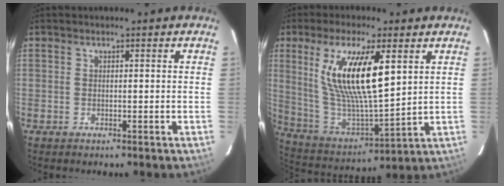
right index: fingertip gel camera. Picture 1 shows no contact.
{"total": 18.0, "force": [6.4, 5.3, 16.0], "torque": [-0.305, -0.005, 0.134]}